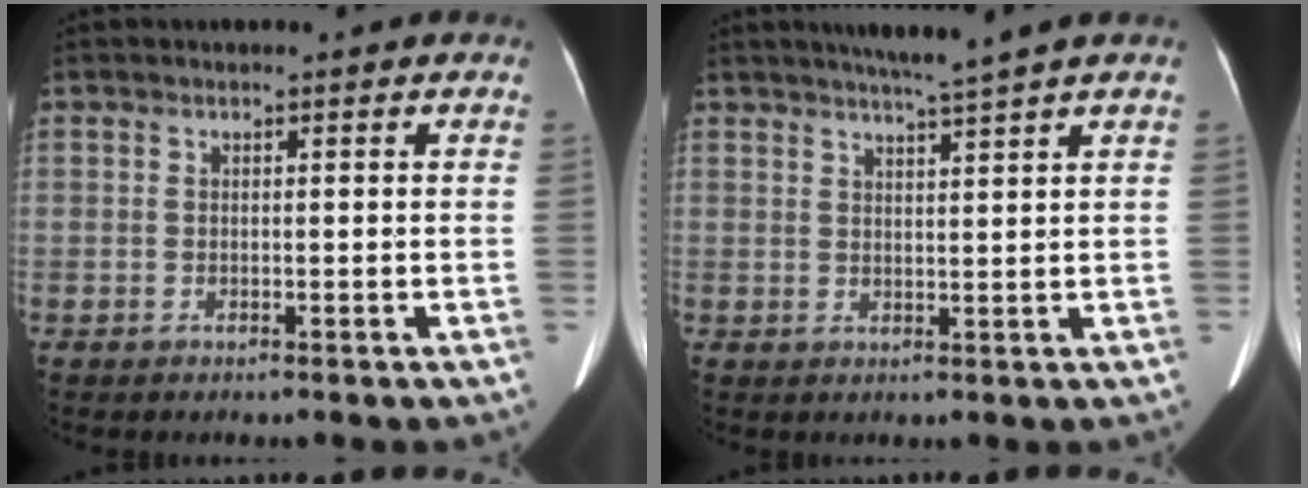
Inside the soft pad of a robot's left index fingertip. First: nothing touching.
{"total": 5.0, "force": [4.1, -1.4, 2.5], "torque": [-0.037, -0.003, 0.067]}